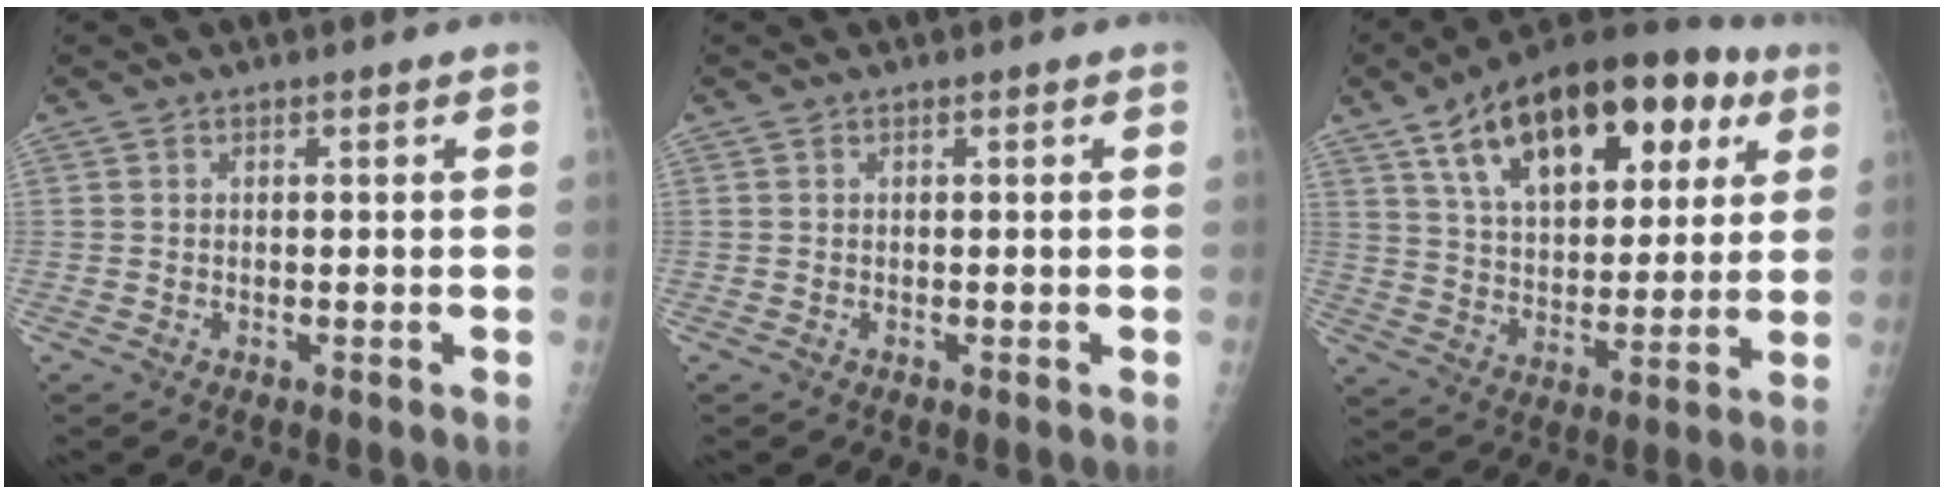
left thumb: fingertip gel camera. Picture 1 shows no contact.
{"total": 0.0}
{"total": 24.8, "force": [11.3, 13.2, 17.7], "torque": [-0.241, -0.003, 0.182]}